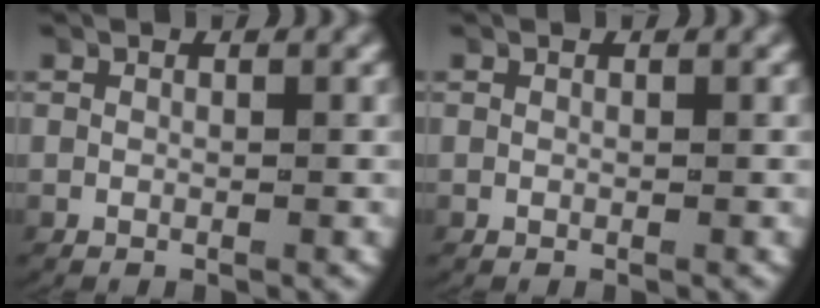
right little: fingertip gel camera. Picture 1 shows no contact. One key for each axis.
{"total": 0.0}